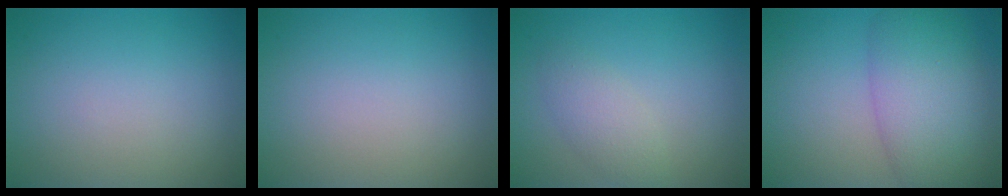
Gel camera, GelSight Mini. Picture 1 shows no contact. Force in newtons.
{"total": 0.0}
{"total": 2.1, "press": 2.1, "slide": 0.0}
{"total": 7.9, "press": 7.9, "slide": 0.3}